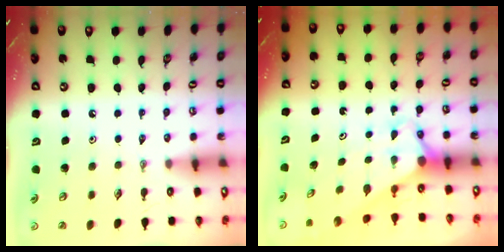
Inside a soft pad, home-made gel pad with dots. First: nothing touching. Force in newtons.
{"total": 2.8, "press": 2.8, "slide": 0.0}